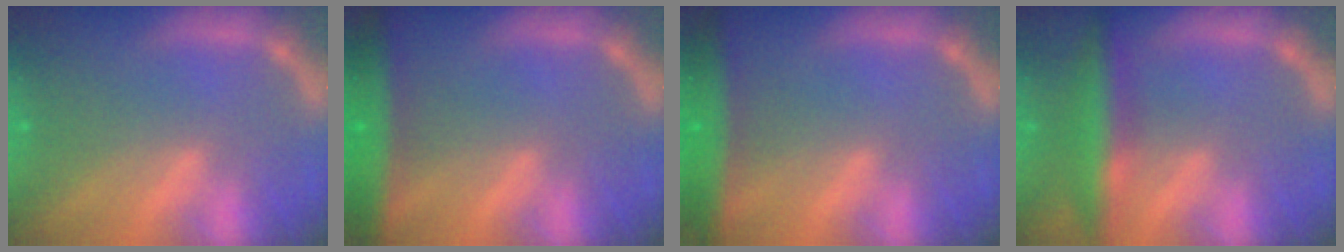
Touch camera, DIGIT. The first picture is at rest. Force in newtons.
{"total": 6.5}
{"total": 5.9}
{"total": 5.5}